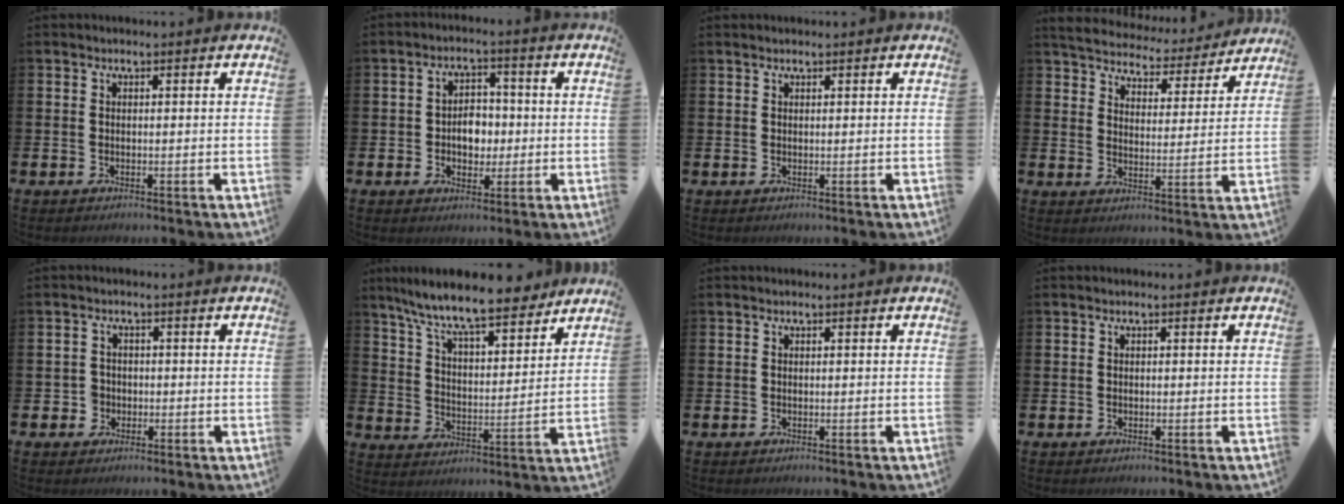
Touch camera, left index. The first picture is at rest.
{"total": 4.0, "force": [-0.4, 3.1, 2.5], "torque": [-0.040, 0.004, -0.015]}
{"total": 0.6, "force": [0.6, 0.1, 0.2], "torque": [-0.003, 0.001, 0.010]}
{"total": 5.4, "force": [5.3, 1.1, 0.6], "torque": [-0.037, -0.044, 0.088]}
{"total": 2.2, "force": [-0.6, 2.1, 0.1], "torque": [-0.012, 0.007, -0.018]}
{"total": 11.0, "force": [9.9, 1.7, 4.5], "torque": [-0.113, -0.058, 0.173]}
{"total": 0.0}
{"total": 0.0}